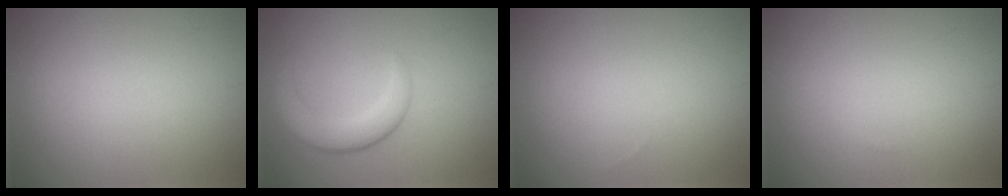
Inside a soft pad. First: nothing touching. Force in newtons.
{"total": 3.6, "press": 3.6, "slide": 0.1}
{"total": 0.0}
{"total": 0.0}